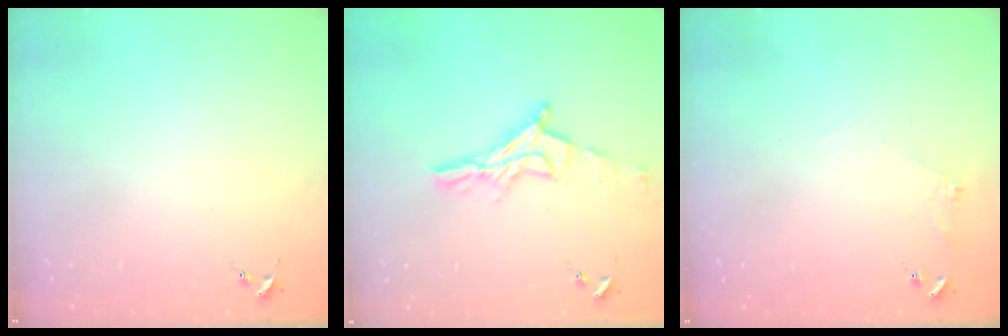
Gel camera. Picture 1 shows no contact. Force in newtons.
{"total": 14.5, "press": 14.4, "slide": 1.0}
{"total": 5.1, "press": 5.1, "slide": 0.5}